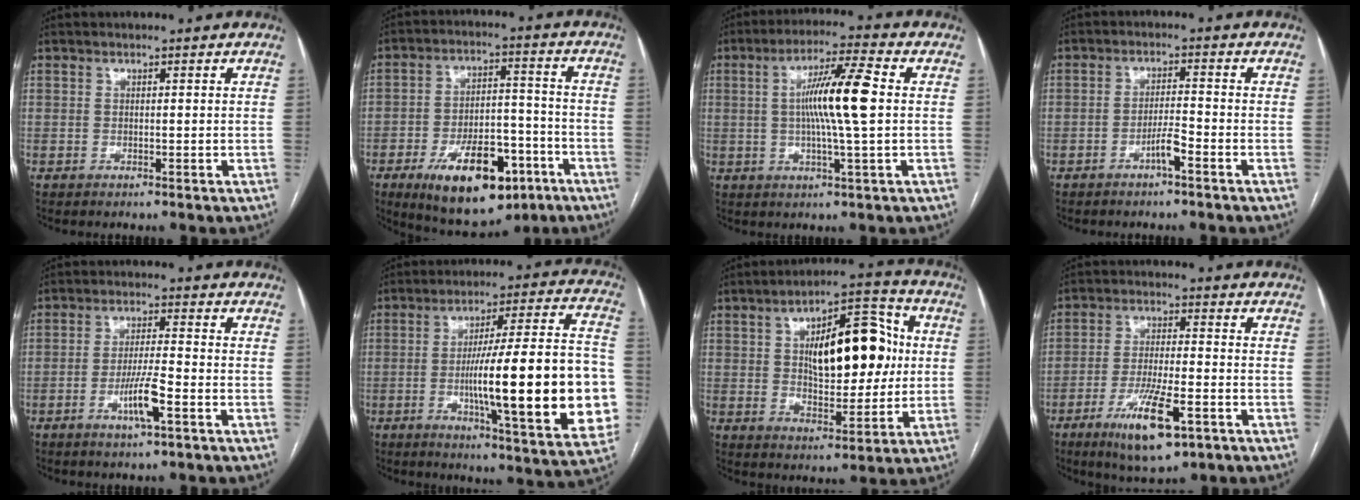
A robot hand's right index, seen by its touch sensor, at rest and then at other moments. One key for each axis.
{"total": 16.4, "fx": -8.5, "fy": 7.4, "fz": 11.9, "tx": -0.189, "ty": 0.007, "tz": -0.122}
{"total": 10.6, "fx": 0.8, "fy": 0.0, "fz": 10.5, "tx": -0.192, "ty": 0.006, "tz": 0.011}
{"total": 3.2, "fx": -1.9, "fy": 0.1, "fz": 2.5, "tx": -0.045, "ty": 0.000, "tz": -0.035}
{"total": 6.0, "fx": -2.6, "fy": 0.3, "fz": 5.4, "tx": -0.104, "ty": -0.007, "tz": -0.047}
{"total": 25.6, "fx": -4.0, "fy": 3.1, "fz": 25.1, "tx": -0.312, "ty": 0.013, "tz": -0.053}
{"total": 15.8, "fx": 2.8, "fy": 6.7, "fz": 14.1, "tx": -0.212, "ty": 0.028, "tz": 0.047}
{"total": 10.9, "fx": -5.5, "fy": 2.3, "fz": 9.1, "tx": -0.170, "ty": -0.019, "tz": -0.088}